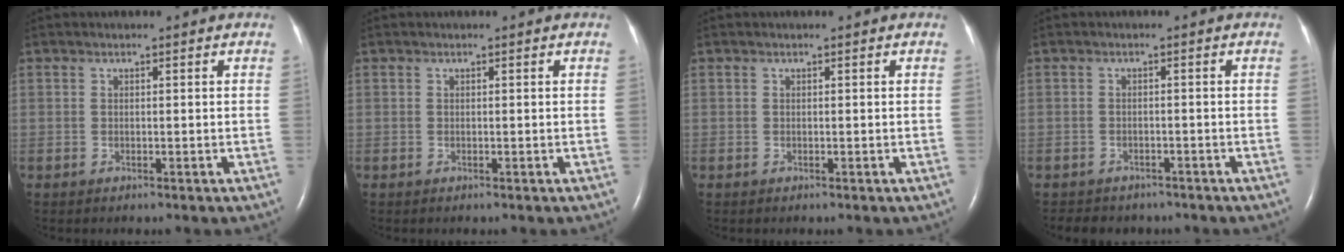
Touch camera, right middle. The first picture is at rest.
{"total": 0.0}
{"total": 0.0}
{"total": 5.6, "force": [-4.8, 2.7, 1.1], "torque": [-0.018, 0.003, -0.058]}